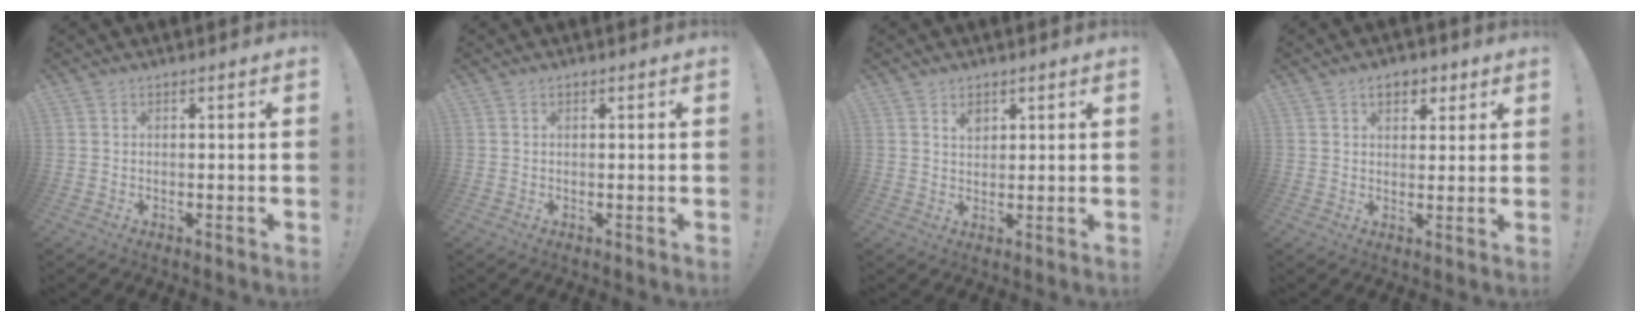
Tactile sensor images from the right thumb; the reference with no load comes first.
{"total": 0.0}
{"total": 2.9, "force": [1.9, 1.8, 1.3], "torque": [-0.013, -0.008, 0.032]}
{"total": 5.7, "force": [2.8, 3.8, 3.1], "torque": [-0.040, 0.000, 0.048]}